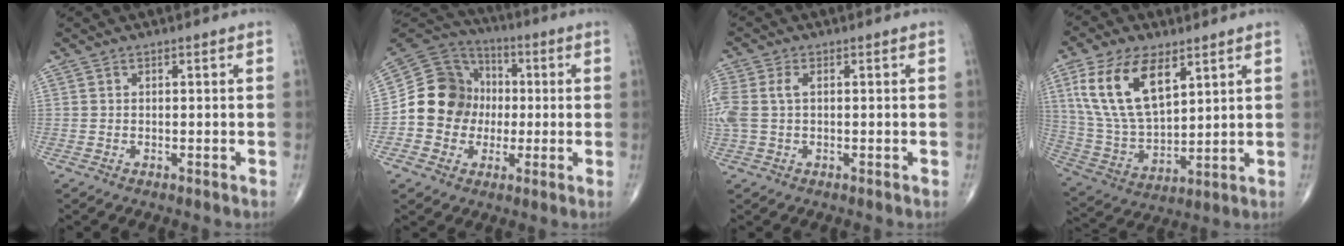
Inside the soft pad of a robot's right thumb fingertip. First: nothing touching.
{"total": 13.9, "force": [-1.0, 12.7, 5.6], "torque": [-0.064, 0.030, -0.025]}
{"total": 6.4, "force": [0.7, 3.8, 5.0], "torque": [-0.158, 0.022, 0.019]}
{"total": 17.0, "force": [7.6, 8.5, 12.5], "torque": [-0.231, -0.026, 0.156]}